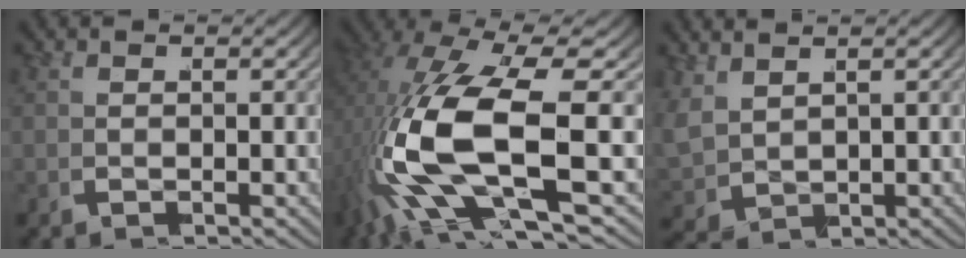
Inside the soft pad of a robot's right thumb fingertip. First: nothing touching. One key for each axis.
{"total": 14.1, "fx": -0.2, "fy": 6.9, "fz": 12.3, "tx": -0.287, "ty": -0.032, "tz": 0.020}
{"total": 3.1, "fx": 1.9, "fy": 2.0, "fz": 1.5, "tx": -0.037, "ty": -0.004, "tz": 0.045}